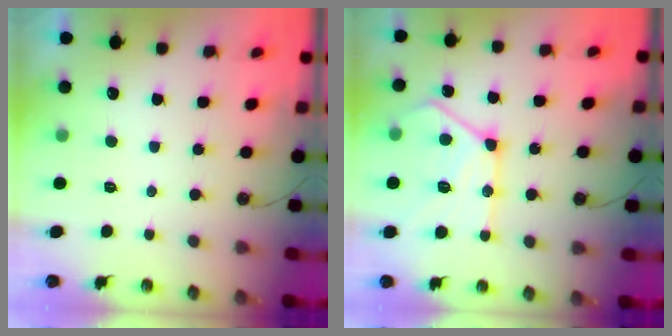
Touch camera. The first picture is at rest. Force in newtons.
{"total": 19.4, "press": 19.2, "slide": 2.2}